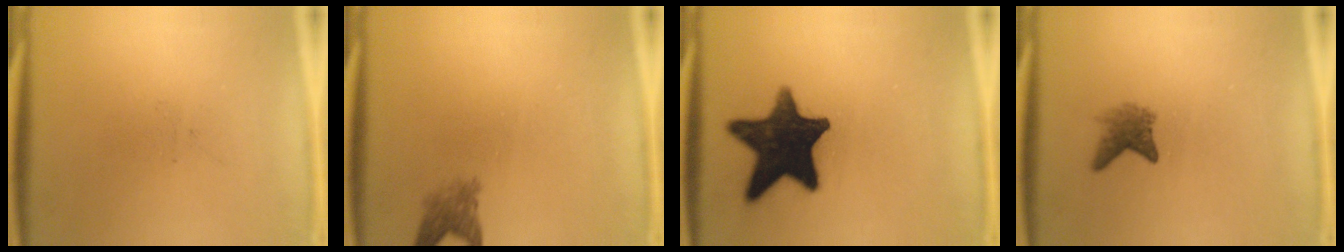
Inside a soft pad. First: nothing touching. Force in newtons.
{"total": 2.4}
{"total": 15.5}
{"total": 2.7}